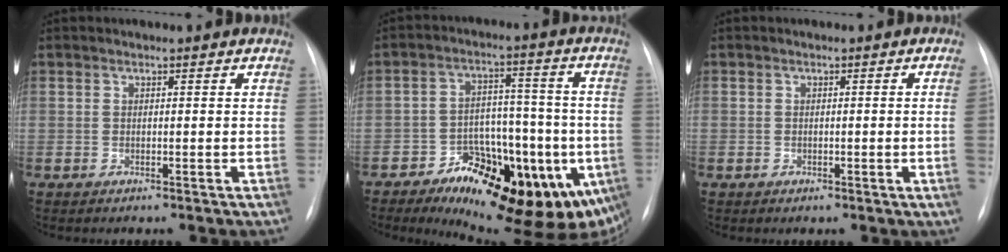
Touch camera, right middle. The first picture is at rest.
{"total": 20.1, "force": [-9.2, 8.3, 15.9], "torque": [-0.162, 0.022, -0.118]}
{"total": 2.0, "force": [-0.3, -0.2, 1.9], "torque": [-0.036, 0.001, -0.003]}